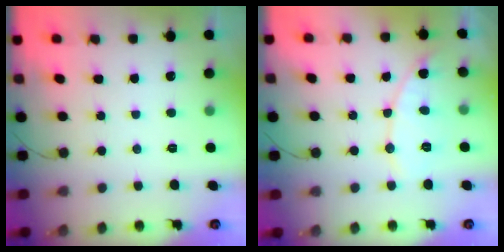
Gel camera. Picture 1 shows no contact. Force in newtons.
{"total": 8.1, "press": 8.1, "slide": 0.7}